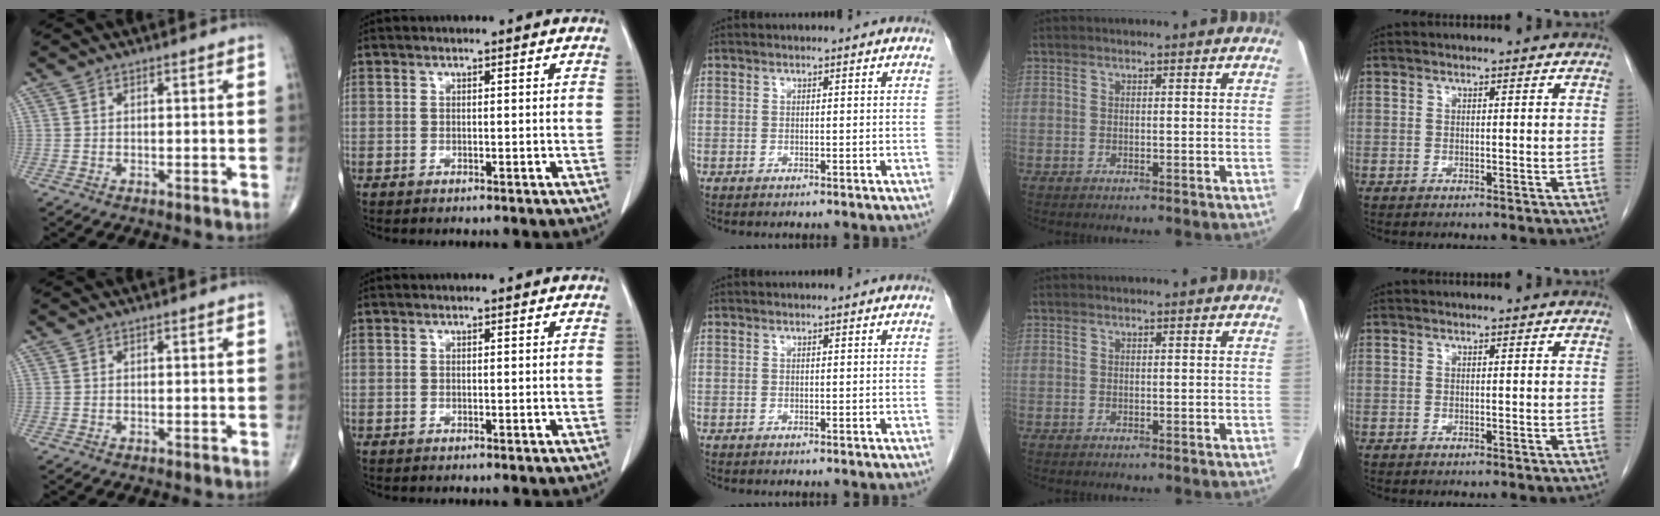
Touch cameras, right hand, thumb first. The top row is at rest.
{}